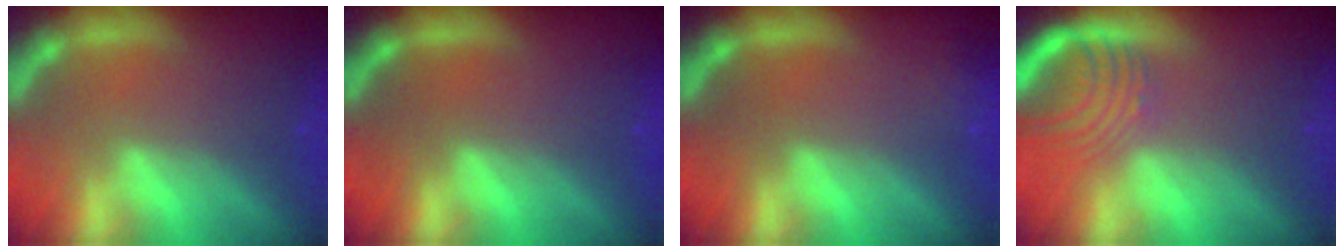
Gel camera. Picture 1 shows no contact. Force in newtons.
{"total": 0.0}
{"total": 1.4}
{"total": 7.1}